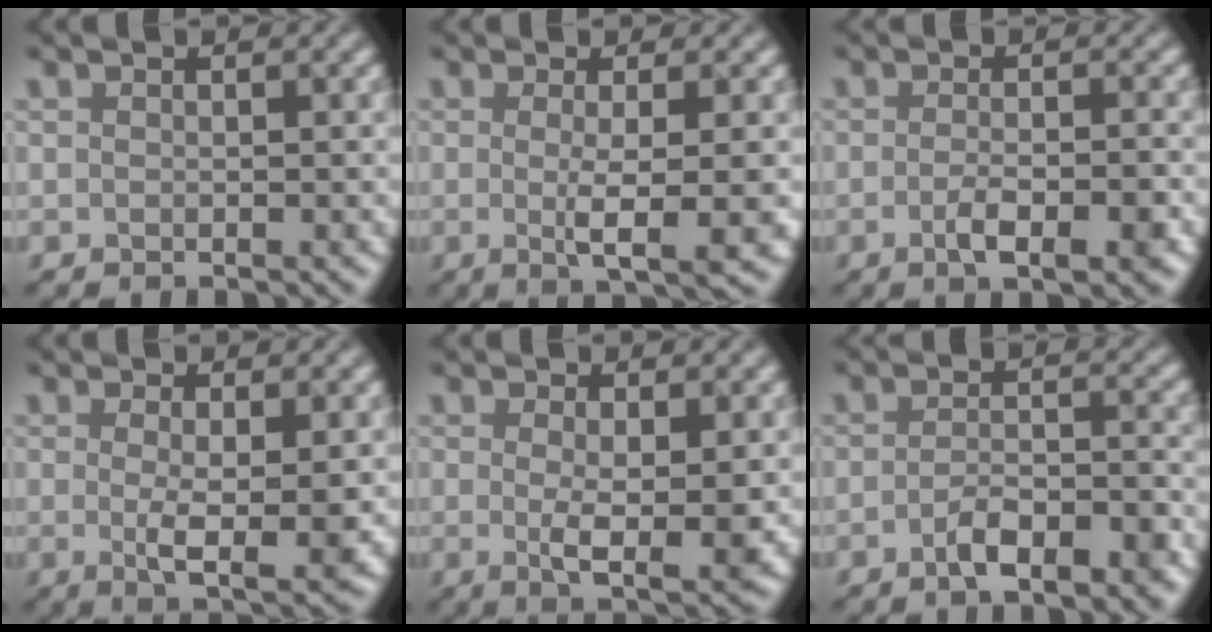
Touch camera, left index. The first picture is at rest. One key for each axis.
{"total": 4.5, "fx": -0.5, "fy": 0.9, "fz": 4.4, "tx": -0.073, "ty": -0.007, "tz": -0.008}
{"total": 3.9, "fx": -1.5, "fy": 1.1, "fz": 3.4, "tx": -0.062, "ty": -0.005, "tz": -0.025}
{"total": 4.2, "fx": -0.1, "fy": 0.9, "fz": 4.1, "tx": -0.070, "ty": -0.012, "tz": 0.002}
{"total": 4.1, "fx": 0.0, "fy": 0.9, "fz": 4.0, "tx": -0.068, "ty": -0.013, "tz": 0.004}
{"total": 4.4, "fx": -2.4, "fy": 1.5, "fz": 3.3, "tx": -0.057, "ty": 0.002, "tz": -0.042}